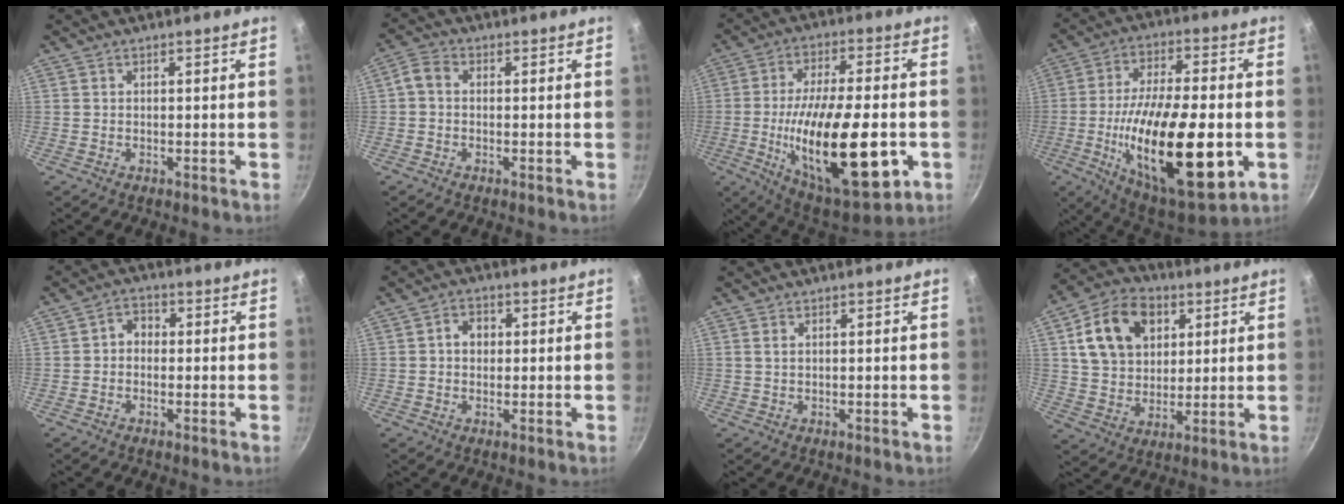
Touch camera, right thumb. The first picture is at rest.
{"total": 3.0, "force": [-0.5, 2.2, 1.9], "torque": [-0.043, 0.015, -0.021]}
{"total": 26.4, "force": [-5.8, 9.7, 23.8], "torque": [-0.380, 0.005, -0.085]}
{"total": 27.2, "force": [-5.8, 10.2, 24.6], "torque": [-0.403, 0.004, -0.089]}
{"total": 3.5, "force": [-0.3, 2.9, 1.9], "torque": [-0.012, 0.011, -0.014]}
{"total": 3.9, "force": [0.4, 3.3, 2.2], "torque": [-0.015, 0.007, 0.001]}
{"total": 0.9, "force": [0.4, 0.5, 0.7], "torque": [-0.013, 0.002, 0.007]}
{"total": 15.5, "force": [5.2, 11.5, 9.0], "torque": [-0.137, -0.002, 0.086]}